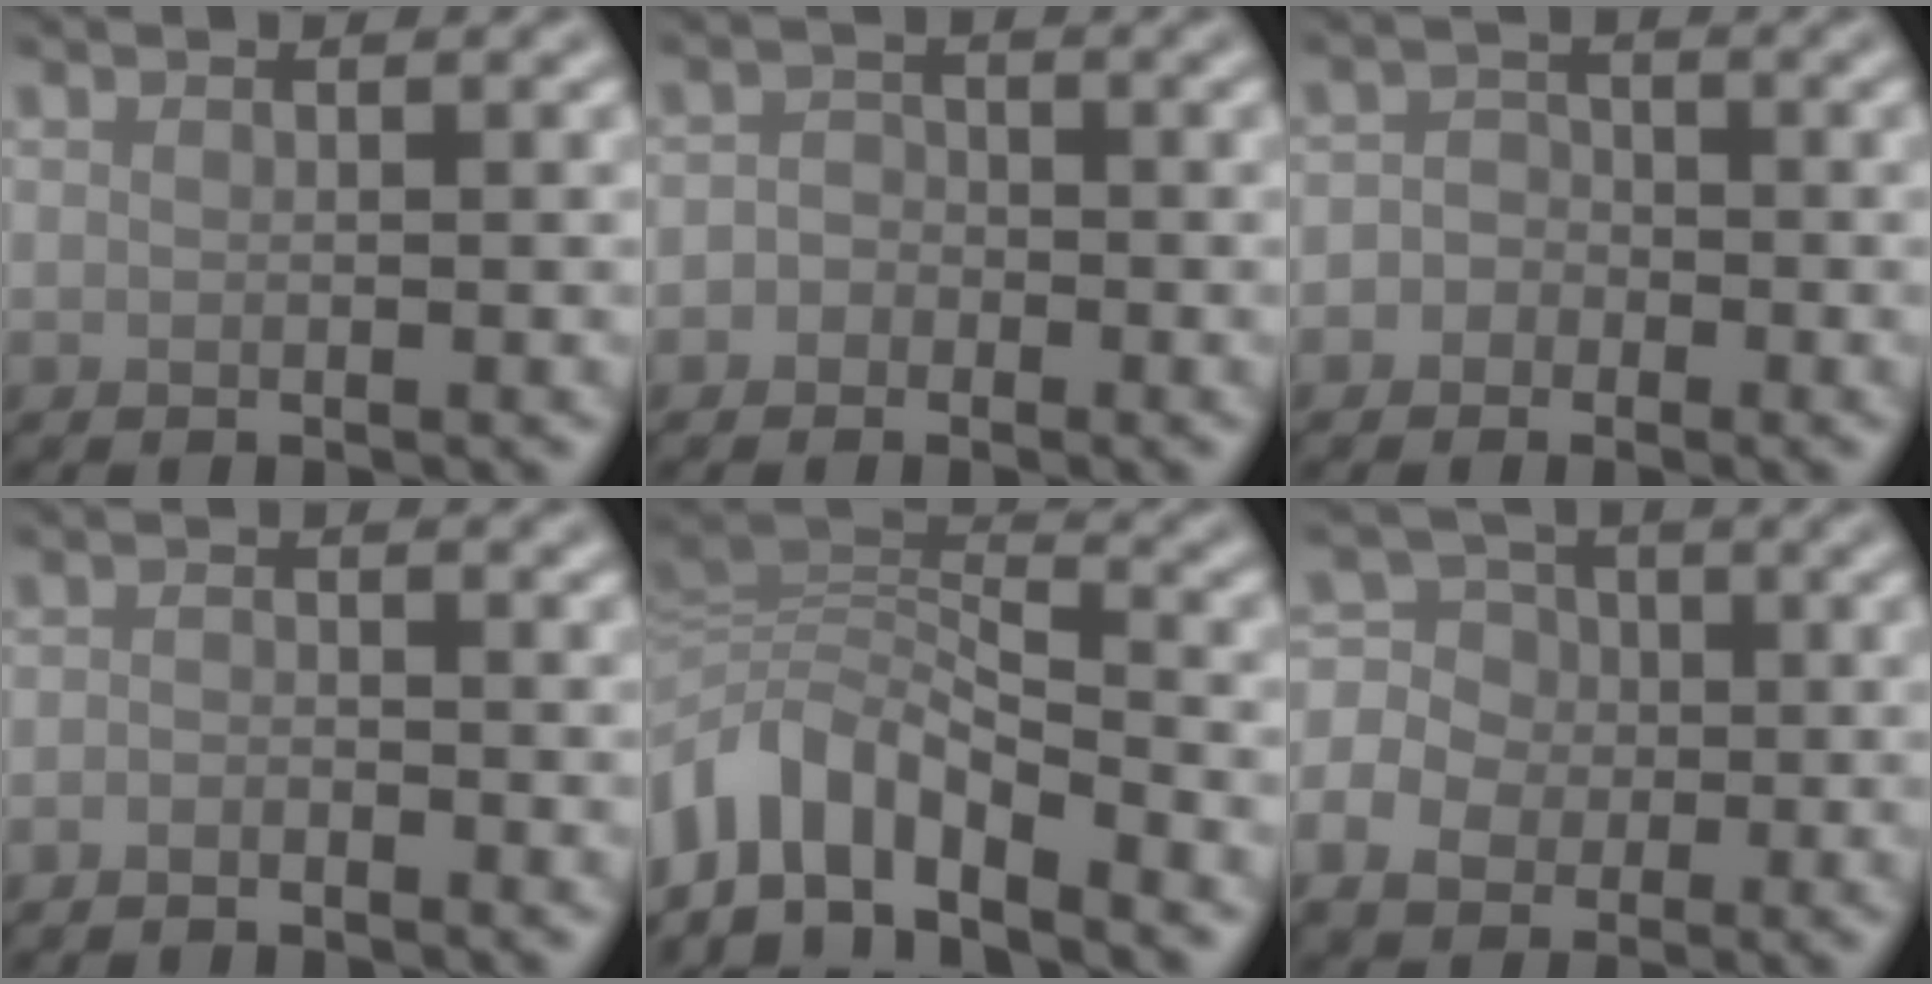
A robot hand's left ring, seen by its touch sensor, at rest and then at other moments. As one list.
[{"total": 1.7, "force": [-0.7, 1.5, 0.3], "torque": [0.019, 0.004, -0.022]}, {"total": 2.8, "force": [-1.2, 2.5, 0.4], "torque": [0.026, 0.008, -0.034]}, {"total": 1.0, "force": [-0.9, 0.4, 0.4], "torque": [-0.007, 0.000, -0.020]}, {"total": 7.6, "force": [-4.9, 3.5, 4.6], "torque": [-0.073, 0.007, -0.103]}, {"total": 5.2, "force": [-1.0, 4.6, 2.3], "torque": [-0.035, 0.012, -0.029]}]